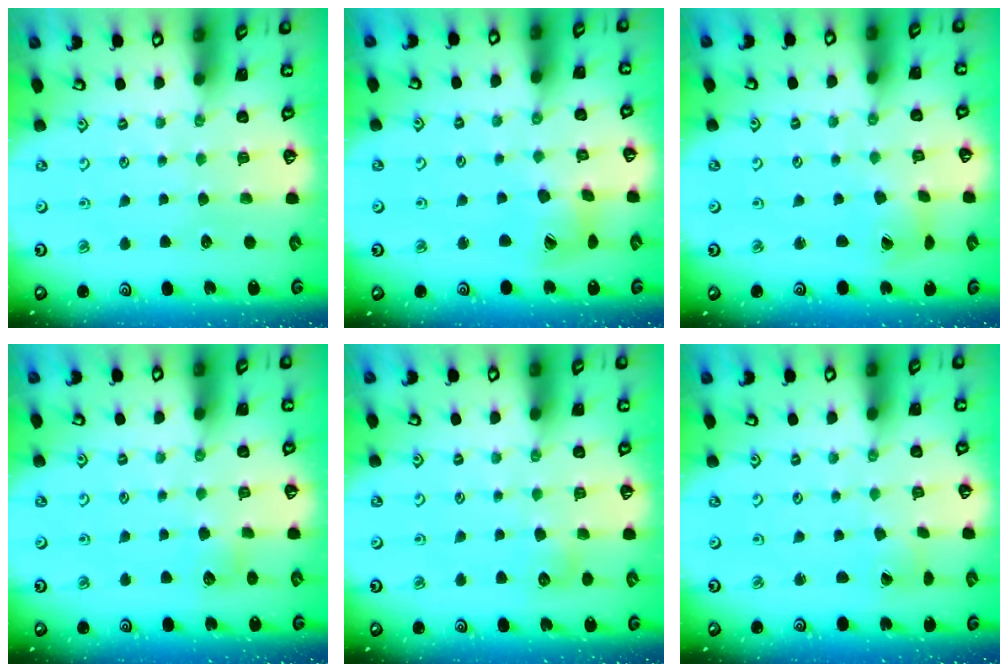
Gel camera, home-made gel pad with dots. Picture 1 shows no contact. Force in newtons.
{"total": 10.7, "press": 10.6, "slide": 1.2}
{"total": 2.9, "press": 2.9, "slide": 0.4}
{"total": 5.0, "press": 5.0, "slide": 0.6}
{"total": 5.3, "press": 5.2, "slide": 0.8}
{"total": 2.8, "press": 2.8, "slide": 0.2}